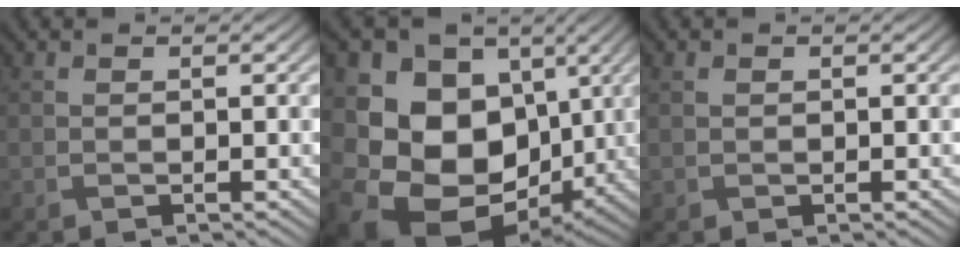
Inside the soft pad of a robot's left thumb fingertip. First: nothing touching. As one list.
[{"total": 17.9, "force": [-1.0, 14.2, 10.8], "torque": [-0.241, -0.038, 0.003]}, {"total": 0.7, "force": [0.2, 0.6, 0.3], "torque": [-0.011, -0.001, 0.006]}]